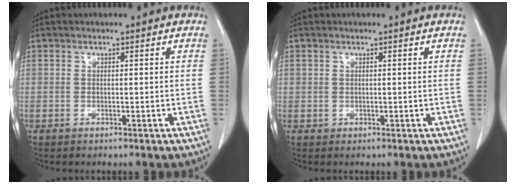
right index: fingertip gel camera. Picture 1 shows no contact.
{"total": 0.6, "force": [0.1, 0.5, 0.0], "torque": [0.008, 0.004, -0.001]}